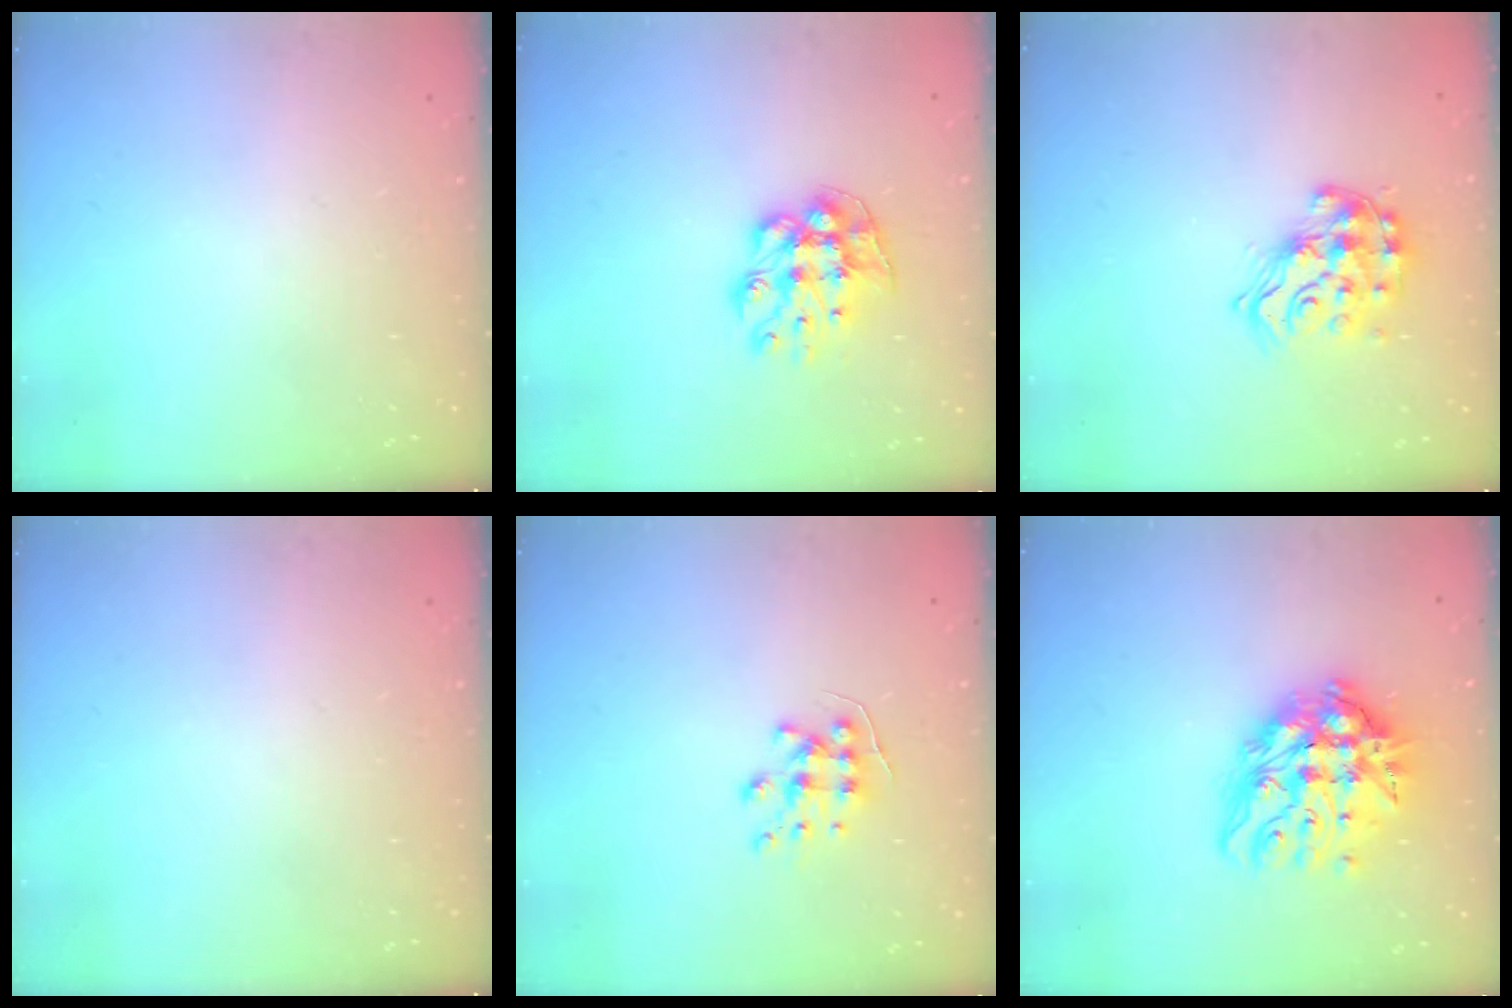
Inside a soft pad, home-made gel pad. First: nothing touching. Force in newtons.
{"total": 9.7, "press": 9.7, "slide": 0.5}
{"total": 15.9, "press": 15.8, "slide": 1.1}
{"total": 0.0}
{"total": 7.8, "press": 7.8, "slide": 0.7}
{"total": 17.8, "press": 17.8, "slide": 1.6}